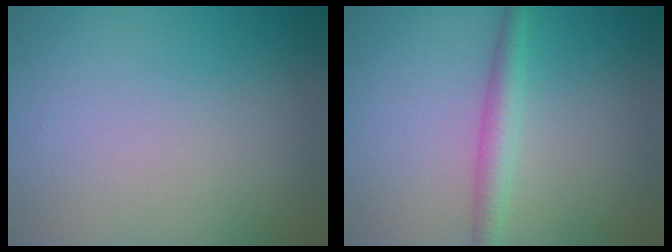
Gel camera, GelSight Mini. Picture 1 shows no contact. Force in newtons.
{"total": 2.5, "press": 2.5, "slide": 0.0}